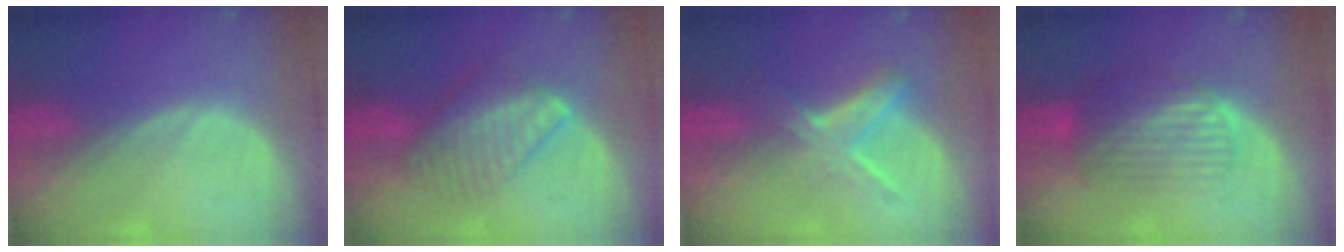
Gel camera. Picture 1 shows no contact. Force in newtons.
{"total": 6.6, "press": 6.6, "slide": 0.6}
{"total": 6.1, "press": 5.2, "slide": 3.2}
{"total": 7.1, "press": 6.6, "slide": 2.7}